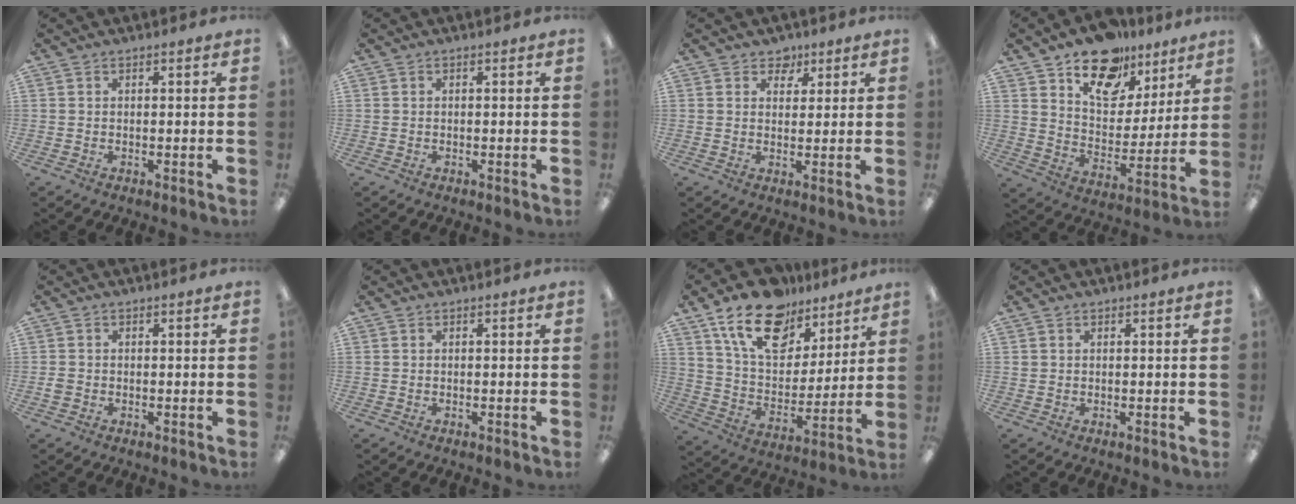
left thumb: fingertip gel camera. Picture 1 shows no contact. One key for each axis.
{"total": 0.0}
{"total": 3.9, "fx": 2.7, "fy": 2.8, "fz": 0.6, "tx": 0.001, "ty": -0.013, "tz": 0.045}
{"total": 16.2, "fx": 11.8, "fy": 8.9, "fz": 6.4, "tx": -0.103, "ty": -0.072, "tz": 0.213}
{"total": 1.3, "fx": -0.3, "fy": 1.1, "fz": 0.6, "tx": -0.009, "ty": 0.003, "tz": -0.006}
{"total": 0.0}
{"total": 18.2, "fx": 12.3, "fy": 10.0, "fz": 8.9, "tx": -0.162, "ty": -0.062, "tz": 0.221}
{"total": 0.6, "fx": 0.4, "fy": 0.4, "fz": 0.1, "tx": -0.002, "ty": 0.001, "tz": 0.008}